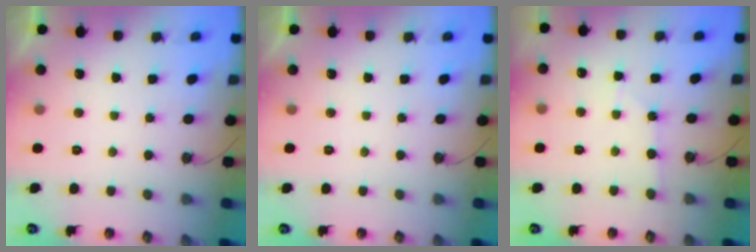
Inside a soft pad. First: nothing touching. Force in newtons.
{"total": 0.0}
{"total": 2.6, "press": 2.6, "slide": 0.3}